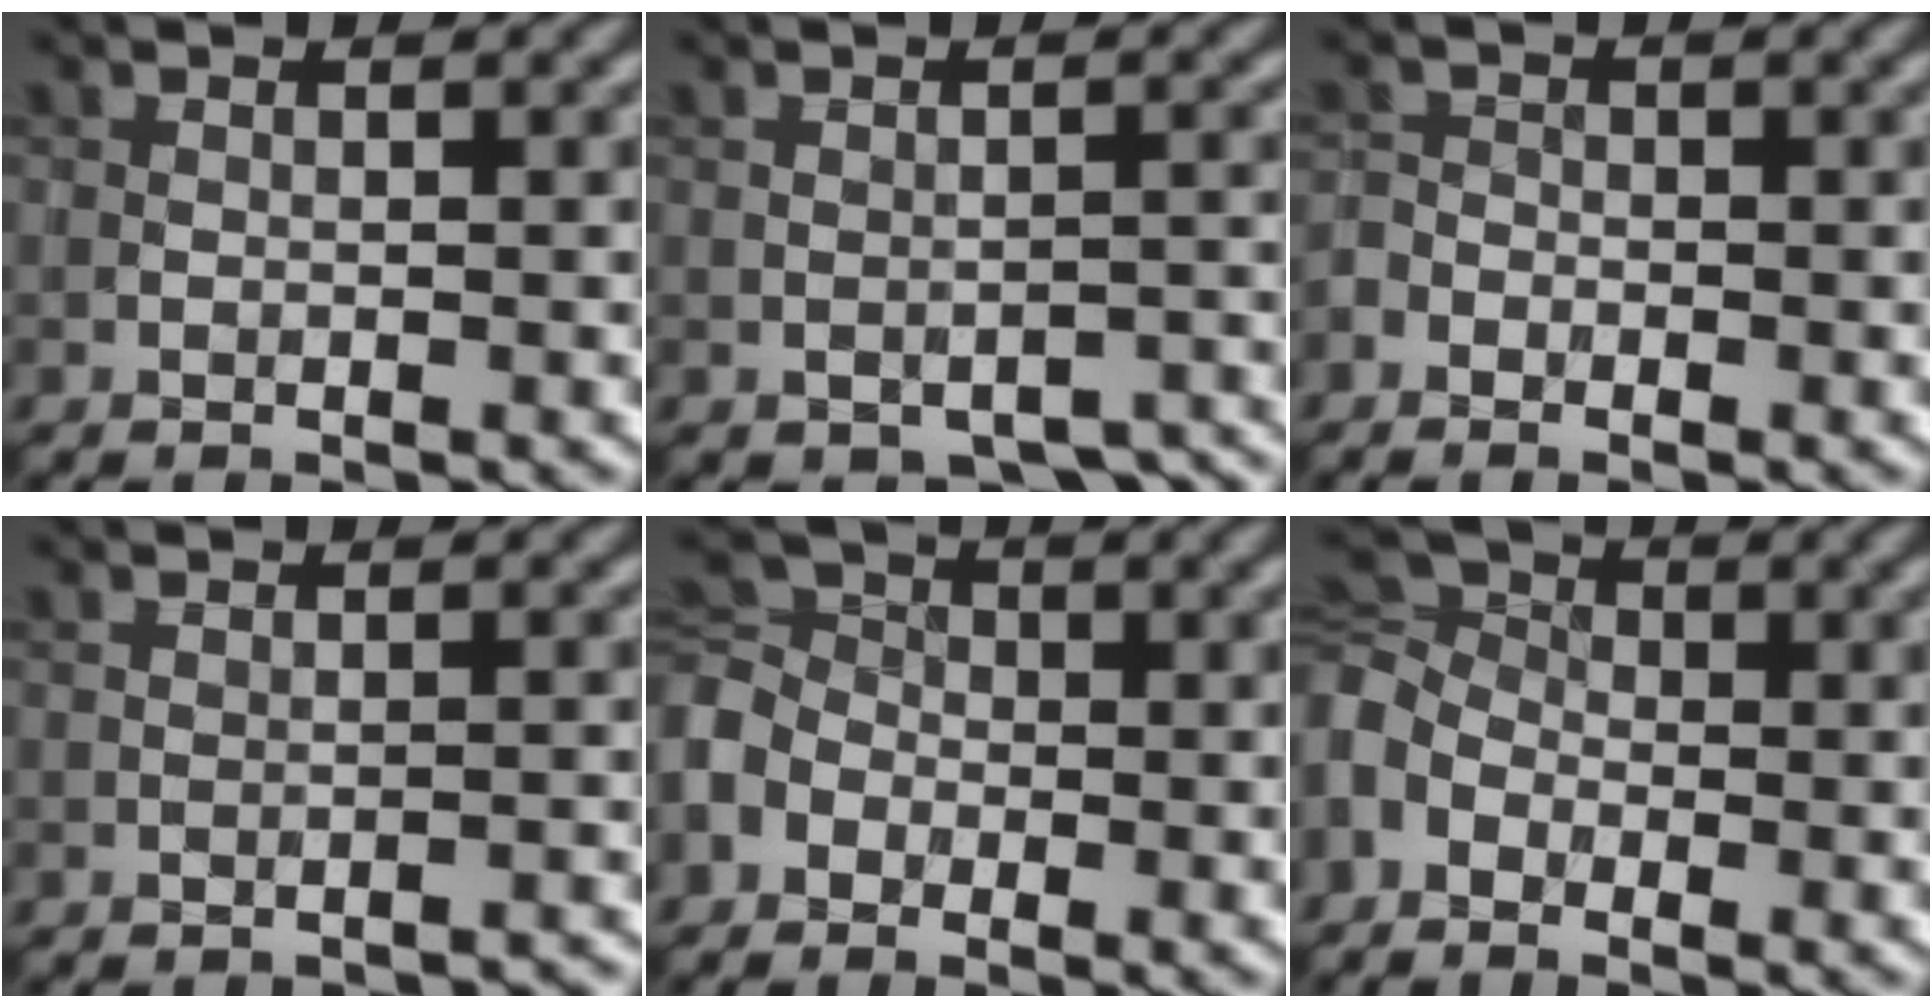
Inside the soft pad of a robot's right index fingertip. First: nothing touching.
{"total": 4.3, "force": [-3.0, 2.2, 2.2], "torque": [-0.025, -0.005, -0.030]}
{"total": 1.3, "force": [-0.9, 0.8, 0.4], "torque": [-0.005, 0.002, -0.020]}
{"total": 1.6, "force": [-1.6, 0.2, 0.1], "torque": [0.008, 0.007, -0.022]}
{"total": 3.9, "force": [-1.6, 3.1, 1.6], "torque": [-0.040, 0.009, -0.049]}
{"total": 4.5, "force": [-1.4, 3.4, 2.7], "torque": [-0.062, 0.007, -0.045]}